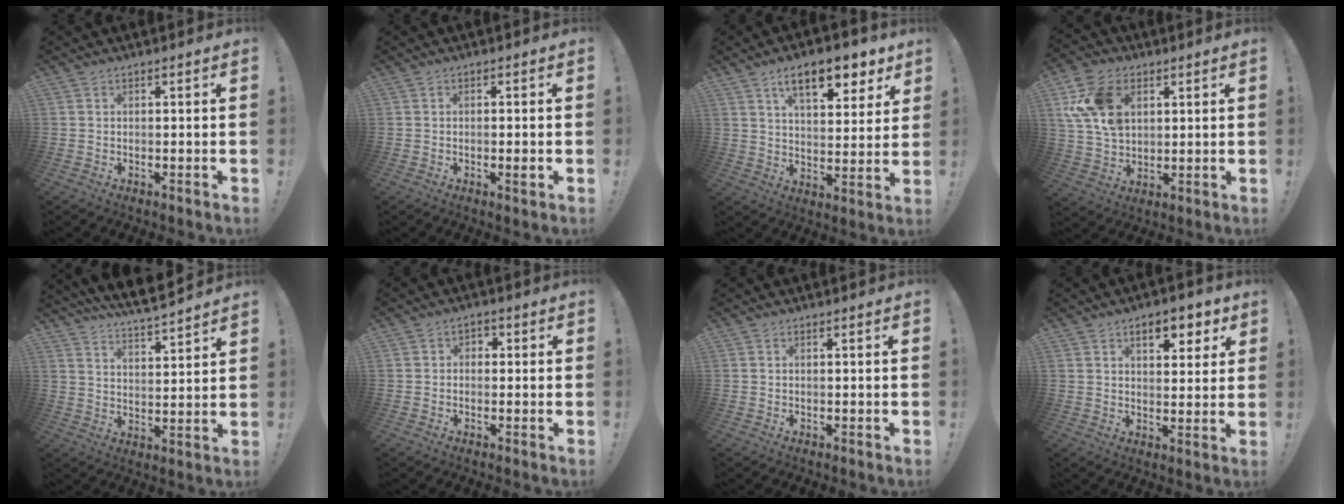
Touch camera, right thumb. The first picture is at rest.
{"total": 2.0, "force": [-0.6, 0.3, 1.9], "torque": [-0.024, -0.001, -0.011]}
{"total": 13.9, "force": [8.1, 5.4, 9.9], "torque": [-0.140, -0.040, 0.134]}
{"total": 15.7, "force": [5.7, 11.0, 9.7], "torque": [-0.179, -0.015, 0.116]}
{"total": 8.1, "force": [7.5, 1.0, 3.1], "torque": [-0.072, -0.061, 0.133]}
{"total": 2.1, "force": [-0.8, 1.7, 0.8], "torque": [-0.011, 0.006, -0.016]}
{"total": 0.0}
{"total": 7.9, "force": [4.4, 3.5, 5.5], "torque": [-0.062, -0.019, 0.072]}